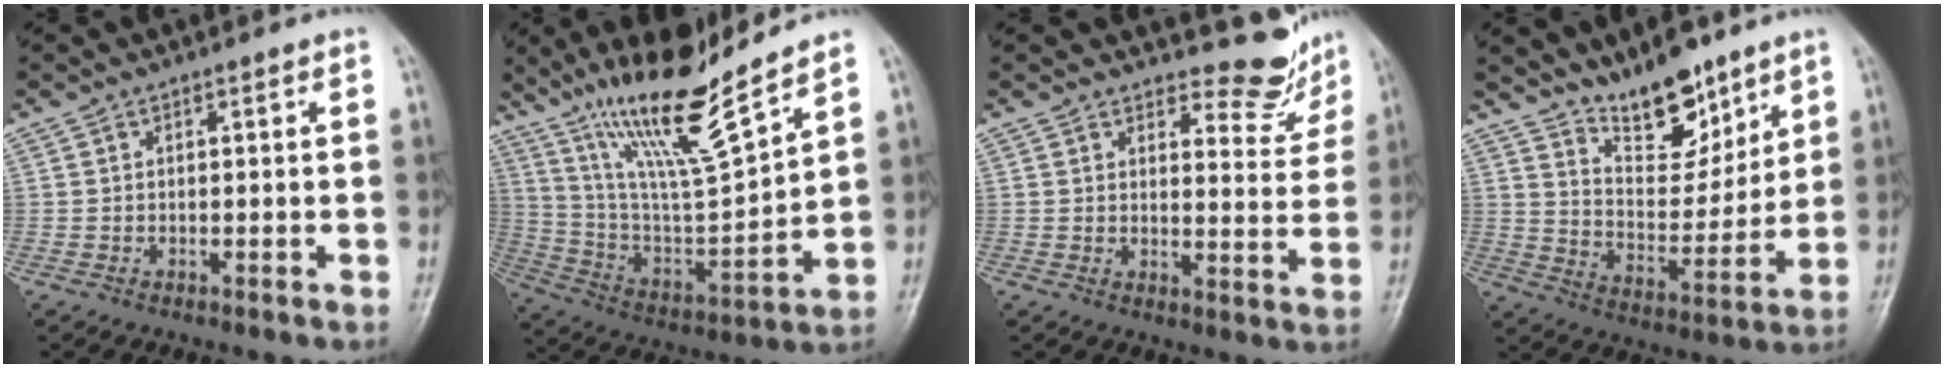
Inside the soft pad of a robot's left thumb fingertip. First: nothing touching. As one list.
[{"total": 18.0, "force": [13.7, 1.6, 11.6], "torque": [-0.190, -0.076, 0.261]}, {"total": 7.3, "force": [6.8, 2.4, 1.0], "torque": [0.013, -0.067, 0.082]}, {"total": 12.6, "force": [9.8, 5.0, 6.2], "torque": [-0.064, -0.077, 0.179]}]